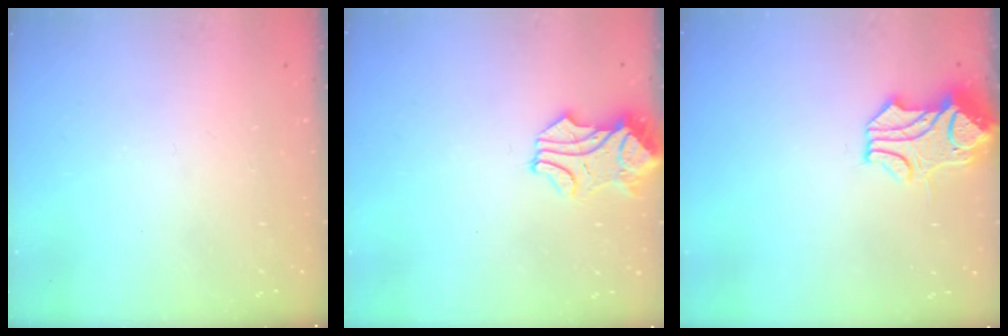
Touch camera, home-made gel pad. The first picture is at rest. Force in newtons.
{"total": 0.9, "press": 0.7, "slide": 0.7}
{"total": 1.7, "press": 1.1, "slide": 1.3}